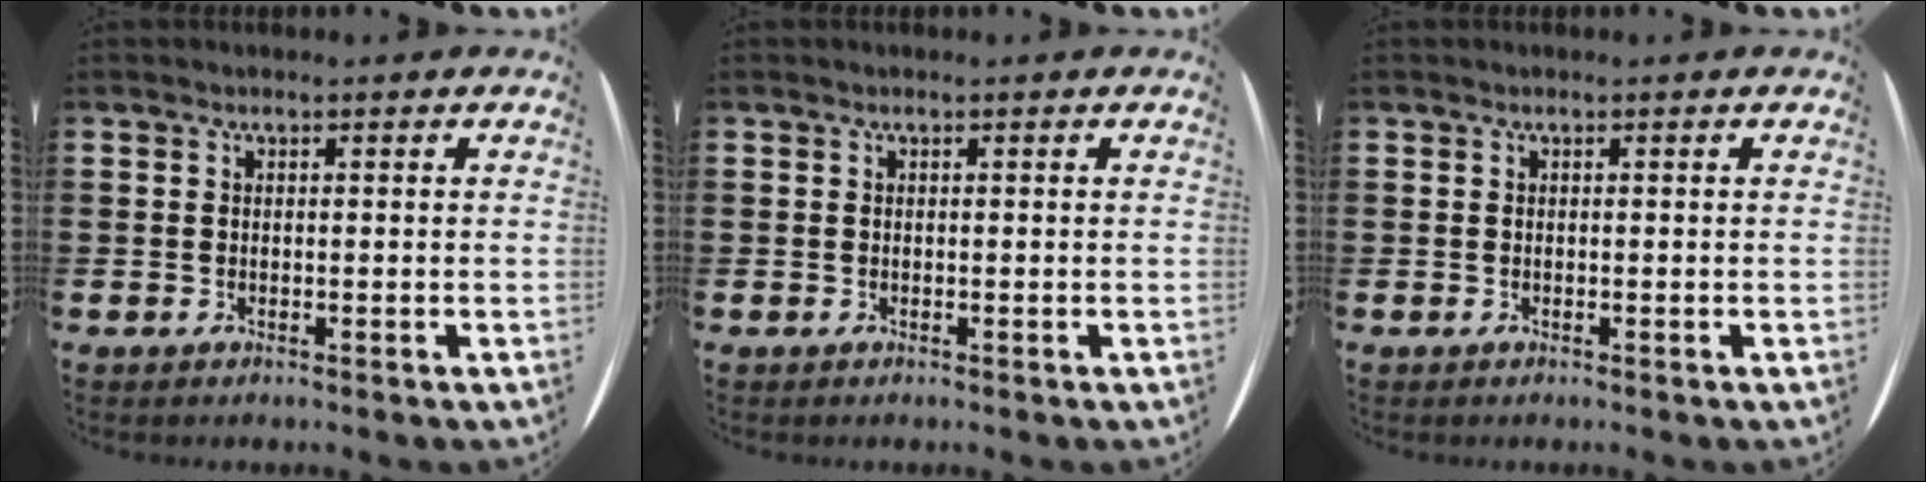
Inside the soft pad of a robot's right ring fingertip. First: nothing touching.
{"total": 0.0}
{"total": 0.0}